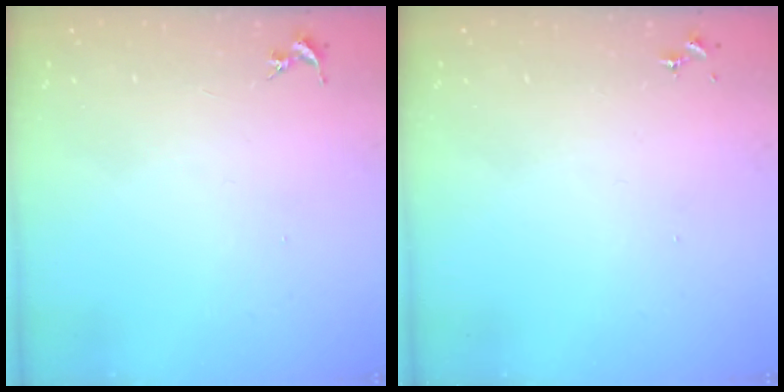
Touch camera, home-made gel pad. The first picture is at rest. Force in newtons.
{"total": 0.0}